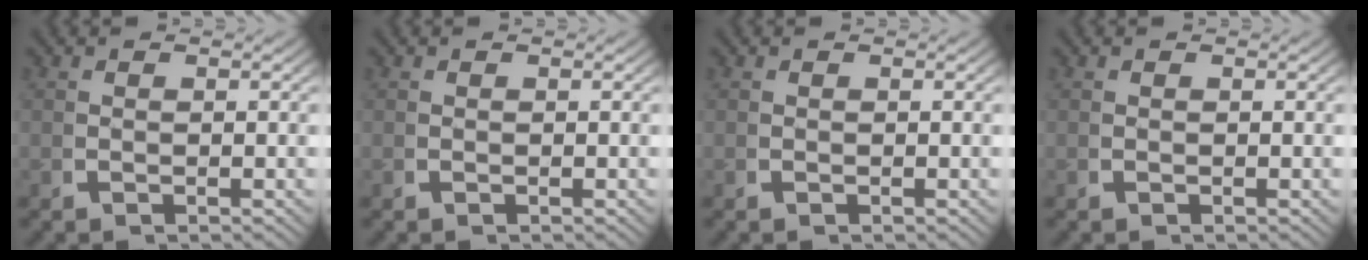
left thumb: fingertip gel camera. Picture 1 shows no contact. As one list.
[{"total": 0.0}, {"total": 0.0}, {"total": 0.0}]